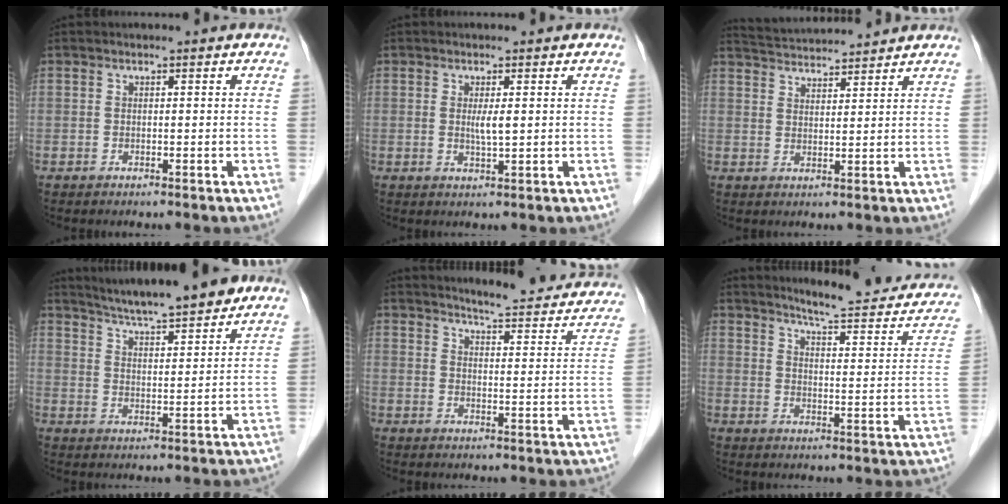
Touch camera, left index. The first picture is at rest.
{"total": 2.2, "force": [0.4, 0.1, 2.2], "torque": [-0.044, -0.003, 0.008]}
{"total": 8.3, "force": [8.1, -0.1, 1.7], "torque": [-0.040, 0.030, 0.129]}
{"total": 12.1, "force": [10.6, 0.5, 5.8], "torque": [-0.092, 0.011, 0.159]}
{"total": 16.4, "force": [15.4, 2.1, 5.2], "torque": [-0.054, -0.044, 0.172]}
{"total": 17.3, "force": [15.3, 2.5, 7.6], "torque": [-0.087, -0.034, 0.180]}